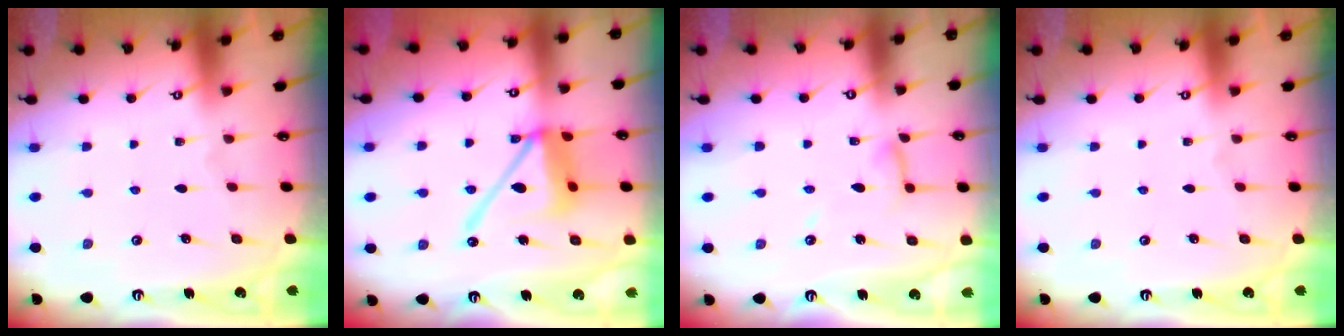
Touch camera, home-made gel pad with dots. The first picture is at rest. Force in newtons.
{"total": 14.5, "press": 14.4, "slide": 1.8}
{"total": 6.1, "press": 6.1, "slide": 0.3}
{"total": 0.0}